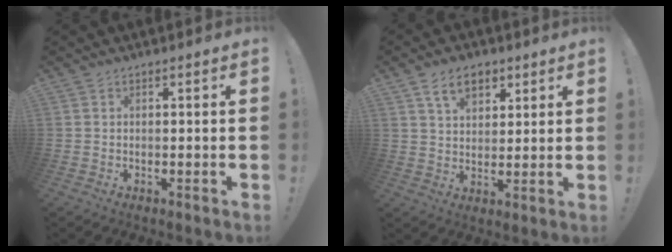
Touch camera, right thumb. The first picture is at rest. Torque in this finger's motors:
{"motor_torque": [0.04, 0.04, 0.39, 0.33, 0.00]}